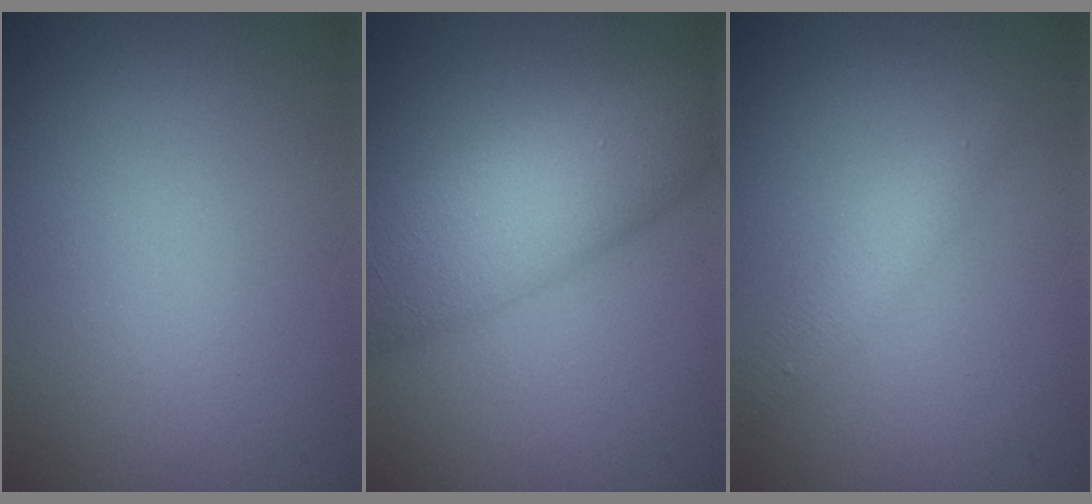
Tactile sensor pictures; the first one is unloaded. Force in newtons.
{"total": 8.4, "press": 8.4, "slide": 0.2}
{"total": 2.0, "press": 2.0, "slide": 0.0}